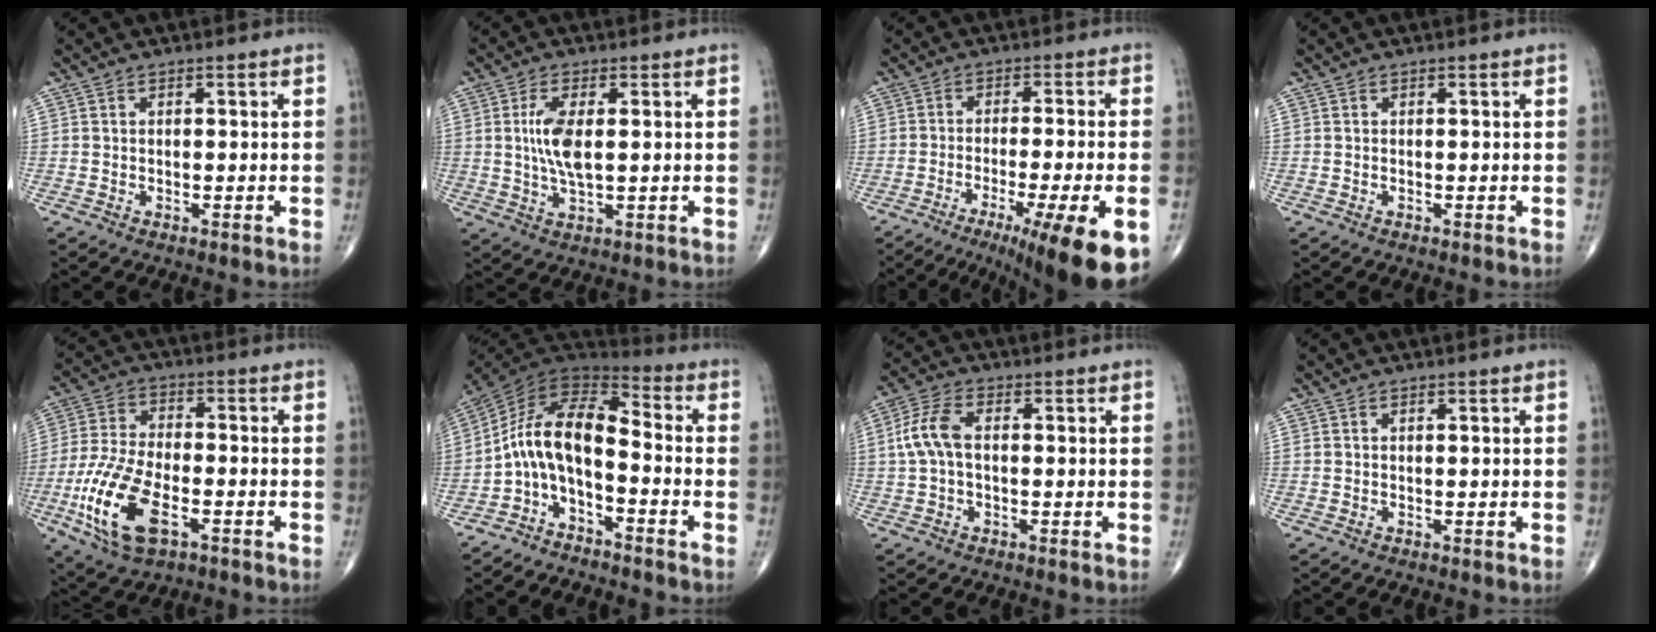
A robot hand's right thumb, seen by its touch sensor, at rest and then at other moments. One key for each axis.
{"total": 6.9, "fx": 0.8, "fy": 2.6, "fz": 6.3, "tx": -0.133, "ty": -0.008, "tz": 0.018}
{"total": 16.8, "fx": -9.4, "fy": 1.7, "fz": 13.8, "tx": -0.159, "ty": 0.012, "tz": -0.141}
{"total": 0.0}
{"total": 15.7, "fx": -5.8, "fy": 7.4, "fz": 12.5, "tx": -0.264, "ty": 0.010, "tz": -0.107}
{"total": 11.4, "fx": -3.6, "fy": 5.5, "fz": 9.3, "tx": -0.165, "ty": 0.087, "tz": -0.078}
{"total": 7.0, "fx": 0.4, "fy": 3.9, "fz": 5.8, "tx": -0.133, "ty": 0.022, "tz": 0.003}
{"total": 0.0}